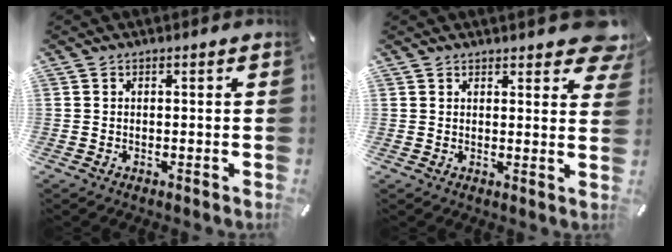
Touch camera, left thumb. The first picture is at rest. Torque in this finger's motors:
{"motor_torque": [2.79, 2.22, 1.32, -1.45, 0.17]}